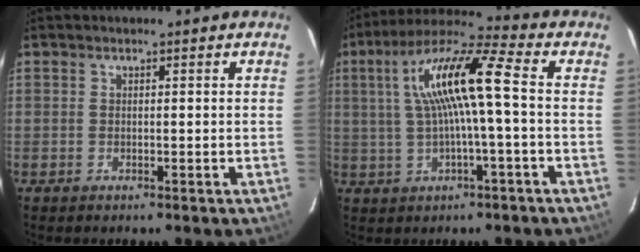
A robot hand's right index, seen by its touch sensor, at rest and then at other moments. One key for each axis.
{"total": 12.9, "fx": 1.2, "fy": 1.2, "fz": 12.8, "tx": -0.245, "ty": 0.023, "tz": 0.022}